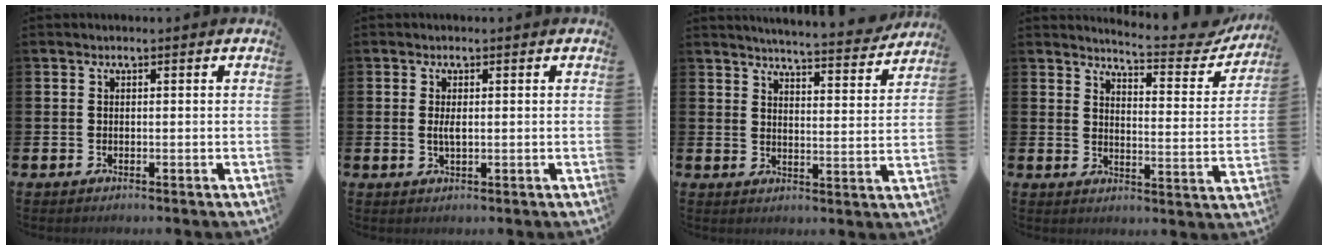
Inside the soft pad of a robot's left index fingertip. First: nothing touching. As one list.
[{"total": 1.7, "force": [0.1, 0.5, 1.6], "torque": [-0.028, 0.000, 0.000]}, {"total": 5.2, "force": [5.2, -0.2, 0.8], "torque": [-0.025, -0.043, 0.085]}, {"total": 5.5, "force": [5.3, 0.3, 1.2], "torque": [-0.030, -0.045, 0.084]}]